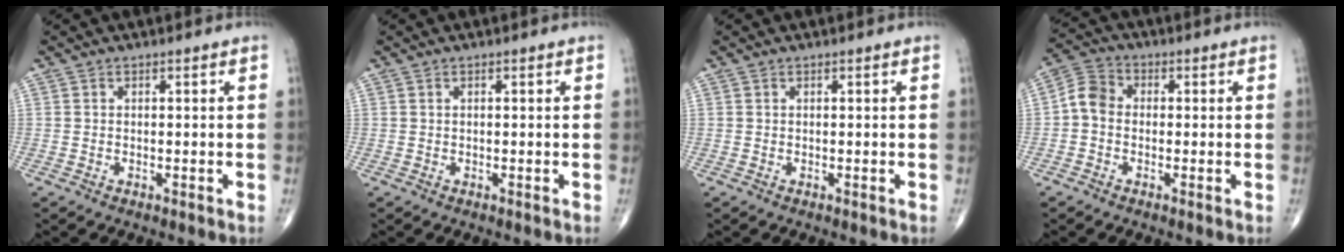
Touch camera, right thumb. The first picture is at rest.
{"total": 0.0}
{"total": 0.0}
{"total": 5.1, "force": [-0.6, 4.1, 2.9], "torque": [-0.043, 0.017, -0.028]}